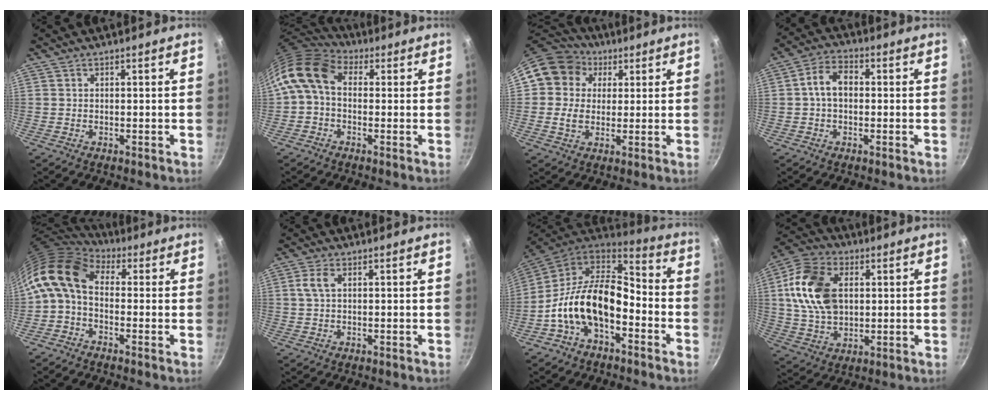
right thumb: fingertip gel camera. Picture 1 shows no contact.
{"total": 10.6, "force": [1.1, 7.5, 7.4], "torque": [-0.140, 0.025, -0.001]}
{"total": 12.3, "force": [4.0, 10.5, 5.0], "torque": [-0.070, 0.014, 0.054]}
{"total": 6.7, "force": [0.2, 4.6, 4.8], "torque": [-0.073, 0.022, -0.008]}
{"total": 10.8, "force": [0.2, 7.3, 8.0], "torque": [-0.152, 0.026, -0.021]}
{"total": 3.1, "force": [0.8, 1.5, 2.5], "torque": [-0.057, 0.007, 0.016]}
{"total": 17.4, "force": [-4.7, 10.4, 13.2], "torque": [-0.216, 0.055, -0.098]}
{"total": 18.1, "force": [3.3, 12.3, 12.9], "torque": [-0.224, 0.001, 0.056]}